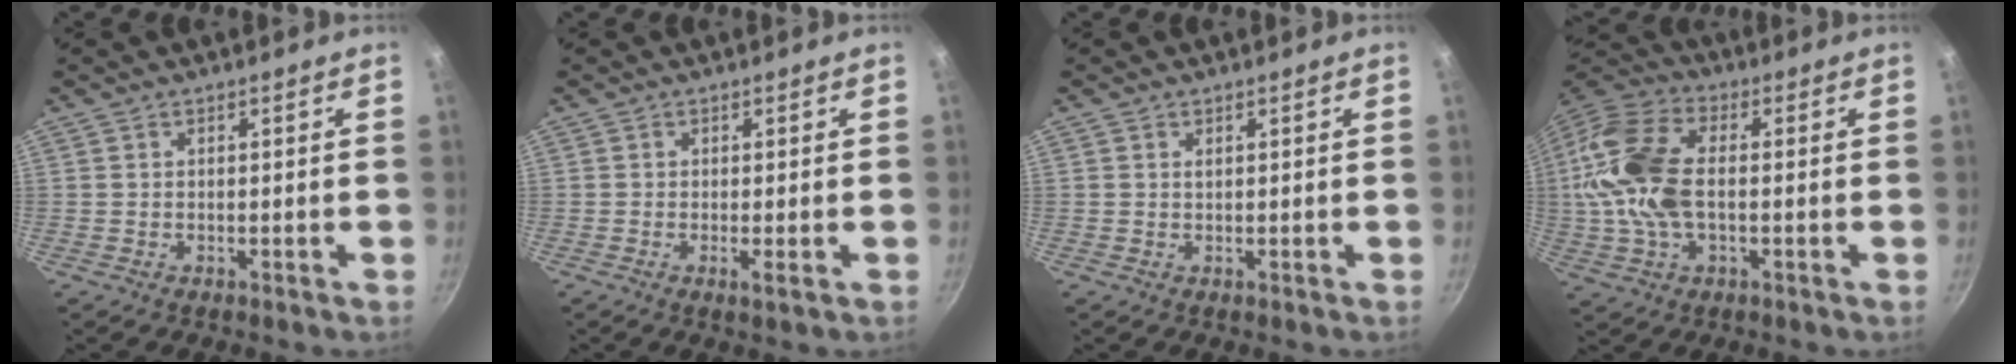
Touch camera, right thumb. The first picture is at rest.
{"total": 1.6, "force": [-0.4, 0.2, 1.5], "torque": [-0.034, -0.004, -0.009]}
{"total": 0.5, "force": [0.3, 0.3, 0.3], "torque": [-0.006, 0.001, 0.006]}
{"total": 16.7, "force": [0.0, 9.7, 13.6], "torque": [-0.269, 0.027, -0.014]}